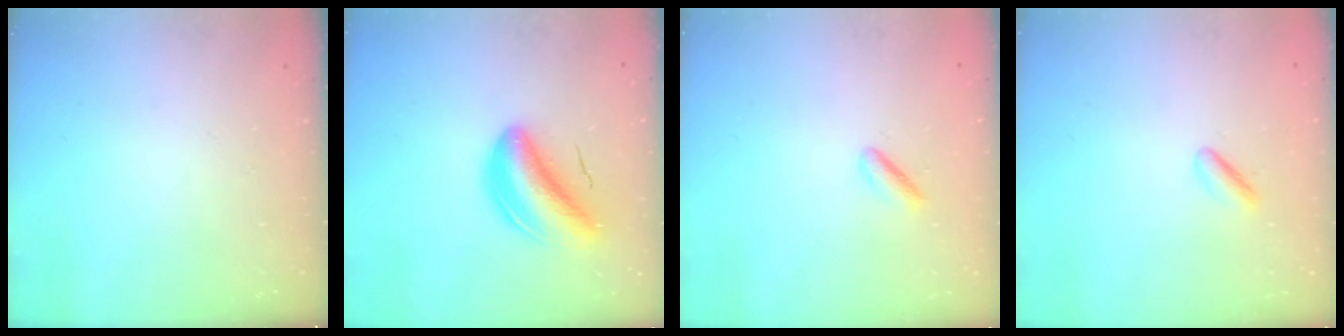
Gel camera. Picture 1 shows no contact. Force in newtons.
{"total": 8.2, "press": 7.8, "slide": 2.5}
{"total": 1.7, "press": 1.3, "slide": 1.1}
{"total": 2.0, "press": 1.9, "slide": 0.6}